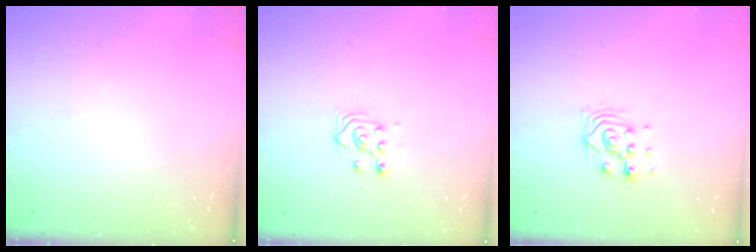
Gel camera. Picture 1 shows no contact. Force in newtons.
{"total": 3.6, "press": 3.3, "slide": 1.4}
{"total": 6.8, "press": 6.8, "slide": 0.5}